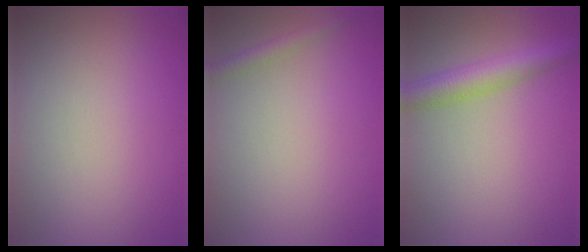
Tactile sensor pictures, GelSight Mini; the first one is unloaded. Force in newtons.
{"total": 1.3, "press": 1.2, "slide": 0.1}
{"total": 4.1, "press": 4.1, "slide": 0.0}